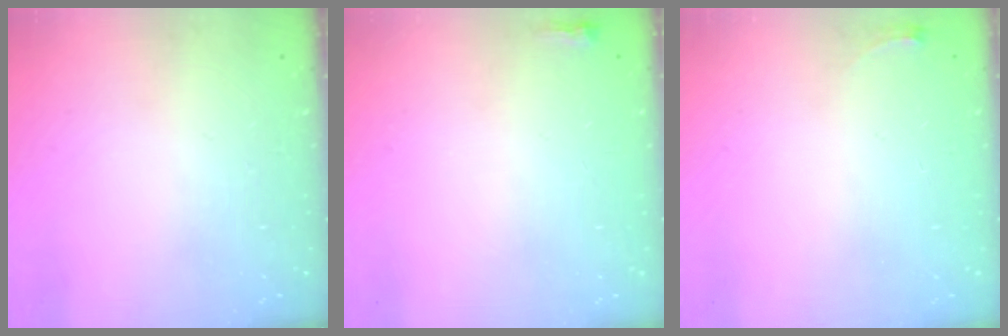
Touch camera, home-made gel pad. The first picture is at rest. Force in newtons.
{"total": 2.2, "press": 2.2, "slide": 0.6}
{"total": 2.8, "press": 2.8, "slide": 0.4}